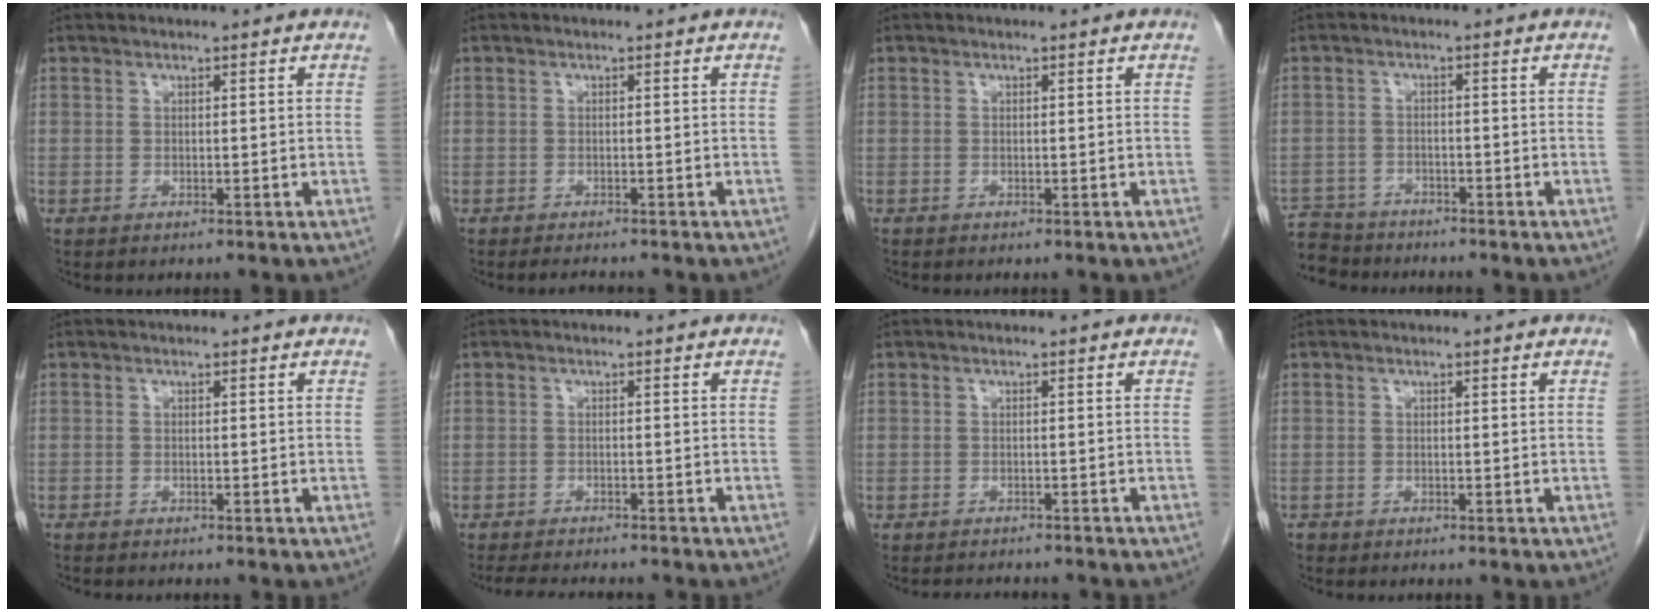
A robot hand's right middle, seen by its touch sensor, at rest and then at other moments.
{"total": 1.7, "force": [-1.6, 0.1, 0.6], "torque": [-0.011, -0.007, -0.020]}
{"total": 0.0}
{"total": 7.2, "force": [-6.7, 2.6, 0.2], "torque": [-0.011, 0.001, -0.116]}
{"total": 1.3, "force": [-1.2, 0.3, 0.5], "torque": [-0.014, -0.003, -0.018]}
{"total": 8.1, "force": [-7.2, 1.1, 3.5], "torque": [-0.048, -0.010, -0.104]}
{"total": 5.2, "force": [-4.8, 1.1, 1.8], "torque": [-0.020, -0.003, -0.059]}
{"total": 0.5, "force": [-0.4, 0.3, 0.0], "torque": [-0.008, 0.000, -0.011]}